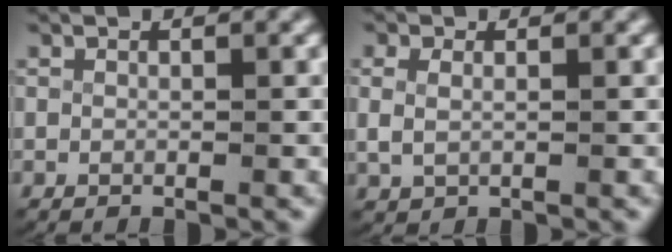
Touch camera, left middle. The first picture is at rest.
{"total": 2.1, "force": [0.4, 1.6, 1.3], "torque": [-0.043, -0.006, 0.015]}